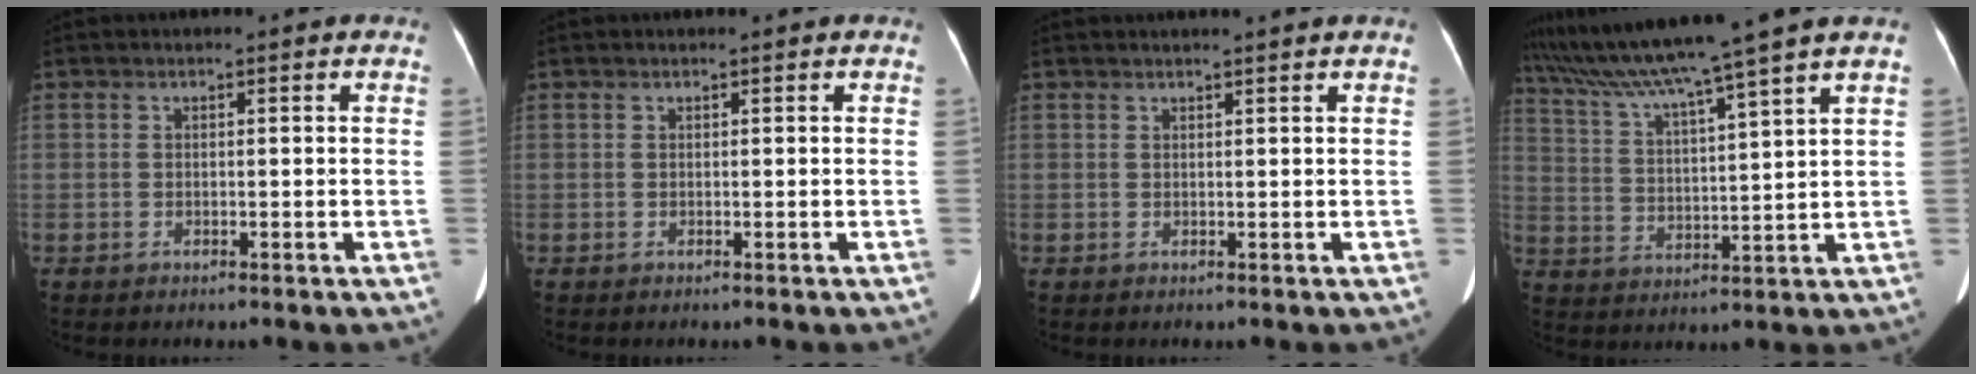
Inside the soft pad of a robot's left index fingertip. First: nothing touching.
{"total": 0.0}
{"total": 2.4, "force": [2.1, -0.6, 0.8], "torque": [-0.012, 0.006, 0.026]}
{"total": 13.9, "force": [11.6, -2.9, 7.2], "torque": [-0.129, -0.004, 0.192]}